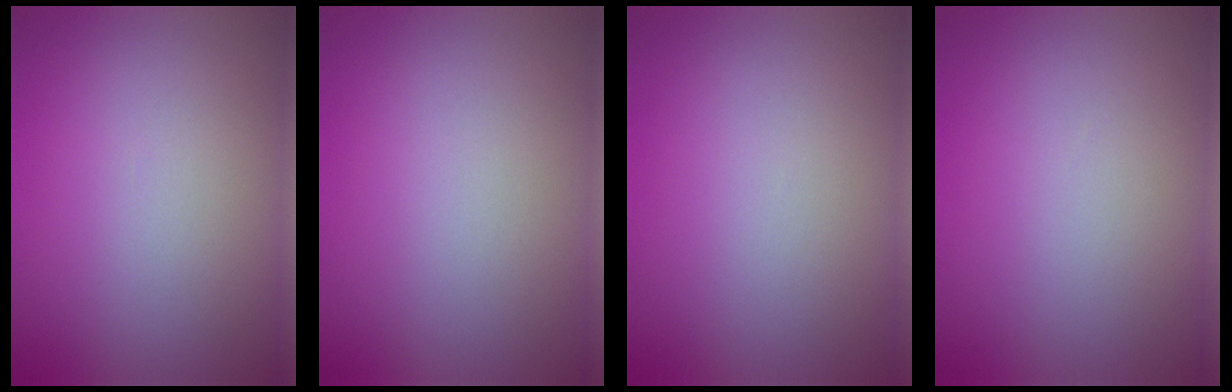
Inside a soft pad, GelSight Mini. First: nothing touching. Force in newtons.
{"total": 0.0}
{"total": 0.0}
{"total": 0.0}